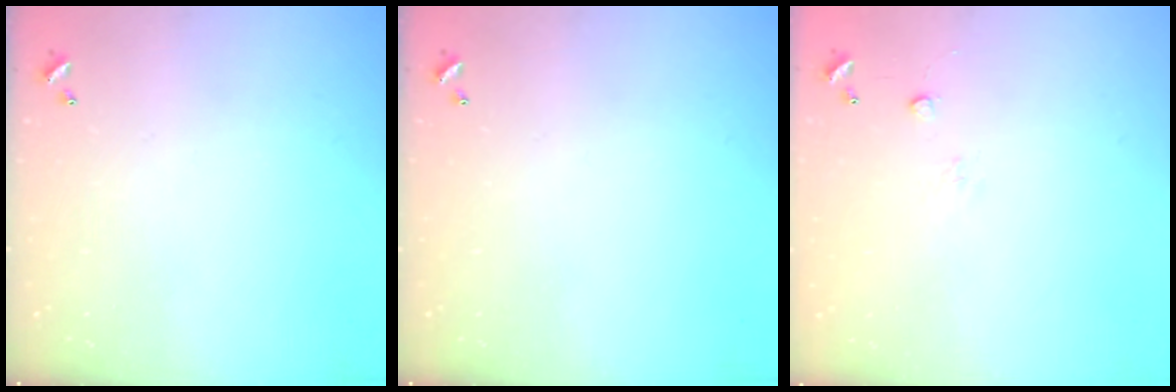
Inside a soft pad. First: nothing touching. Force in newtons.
{"total": 0.0}
{"total": 4.9, "press": 4.9, "slide": 0.7}